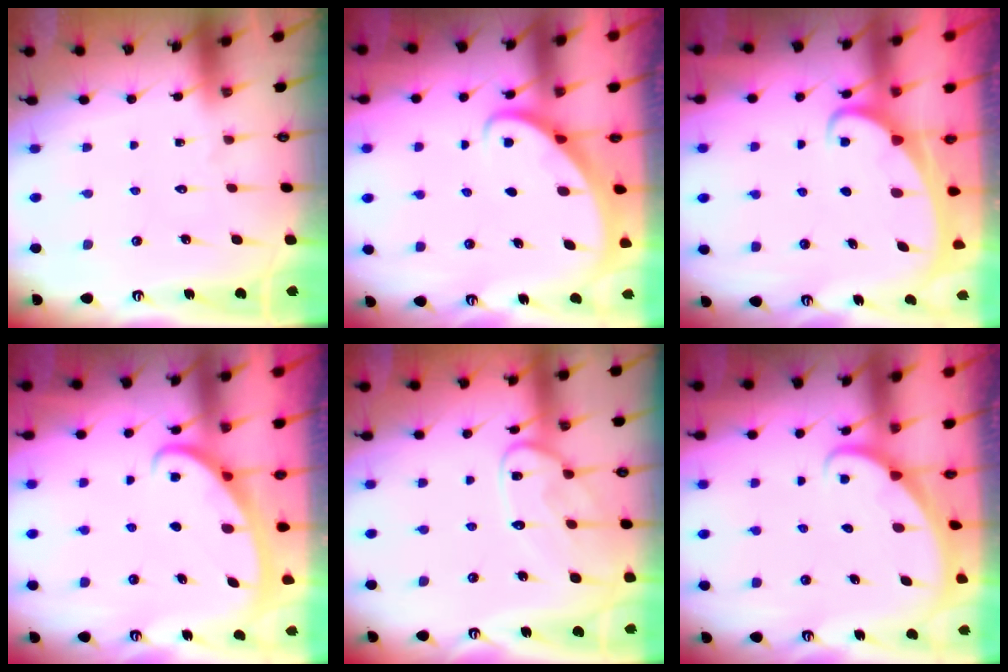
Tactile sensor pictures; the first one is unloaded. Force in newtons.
{"total": 2.6, "press": 2.6, "slide": 0.3}
{"total": 2.0, "press": 2.0, "slide": 0.2}
{"total": 2.7, "press": 2.6, "slide": 0.4}
{"total": 11.7, "press": 11.6, "slide": 0.7}
{"total": 1.7, "press": 1.7, "slide": 0.1}